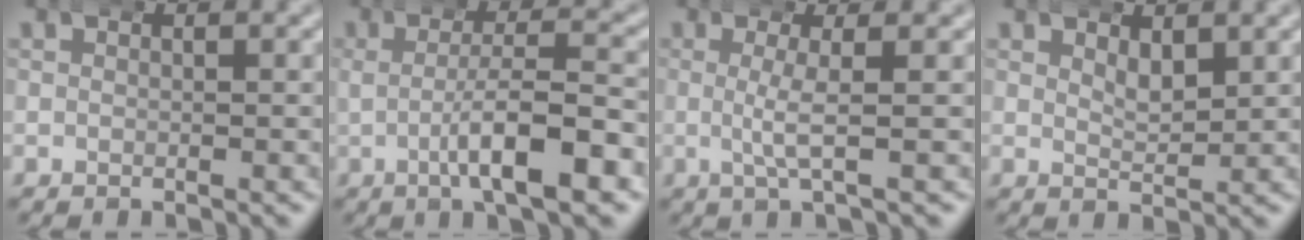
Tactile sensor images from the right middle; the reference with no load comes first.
{"total": 5.7, "force": [-1.8, 1.5, 5.1], "torque": [-0.083, -0.001, -0.032]}
{"total": 3.0, "force": [0.5, -0.1, 2.9], "torque": [-0.052, 0.003, 0.008]}
{"total": 1.9, "force": [1.5, 0.6, 1.1], "torque": [-0.020, -0.012, 0.029]}